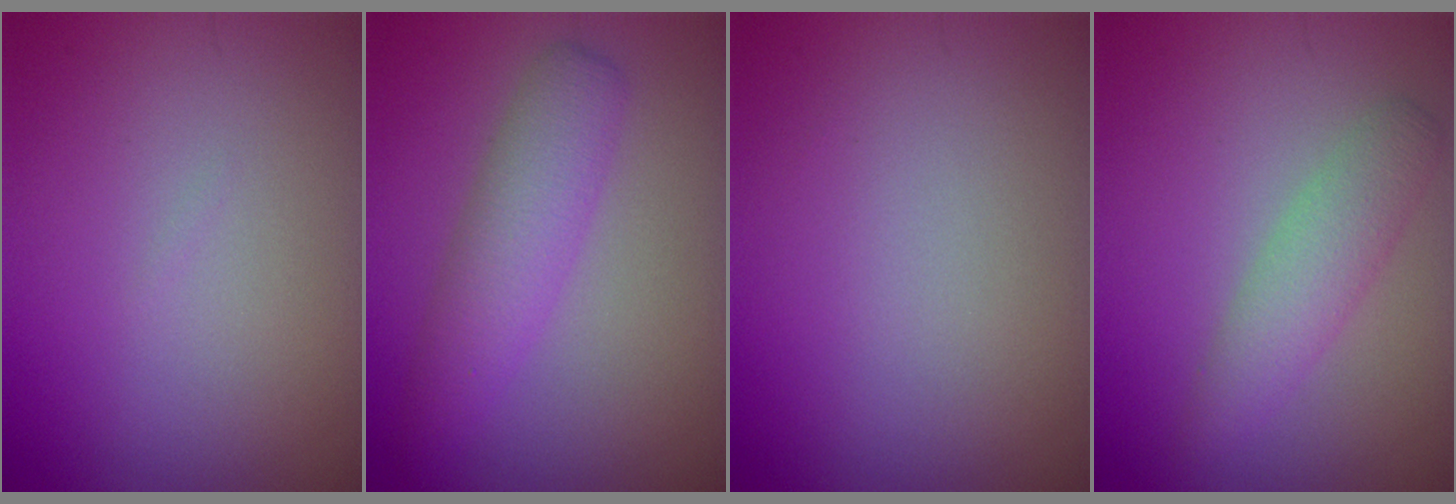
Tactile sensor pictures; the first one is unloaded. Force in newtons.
{"total": 4.0, "press": 4.0, "slide": 0.1}
{"total": 0.0}
{"total": 2.9, "press": 2.9, "slide": 0.1}